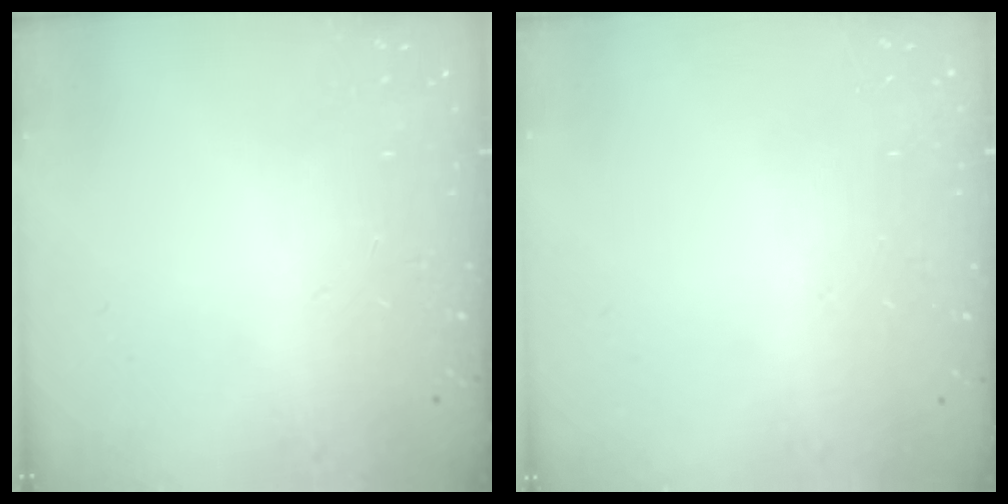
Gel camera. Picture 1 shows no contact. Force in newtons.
{"total": 0.0}